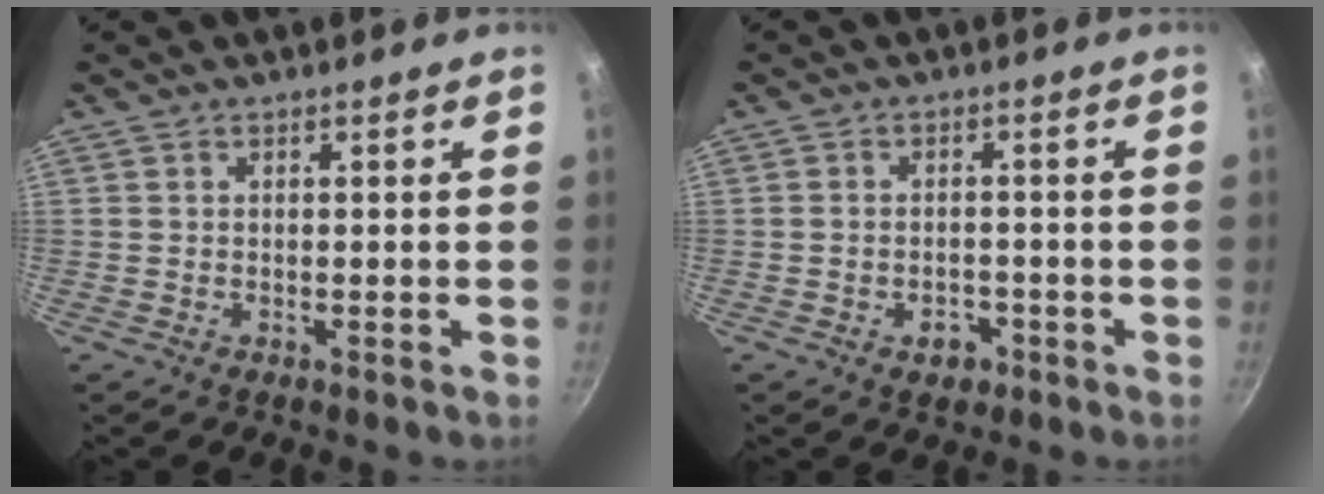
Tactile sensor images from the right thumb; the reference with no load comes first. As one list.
[{"total": 3.5, "force": [-1.8, 2.4, 1.8], "torque": [-0.017, 0.015, -0.021]}]